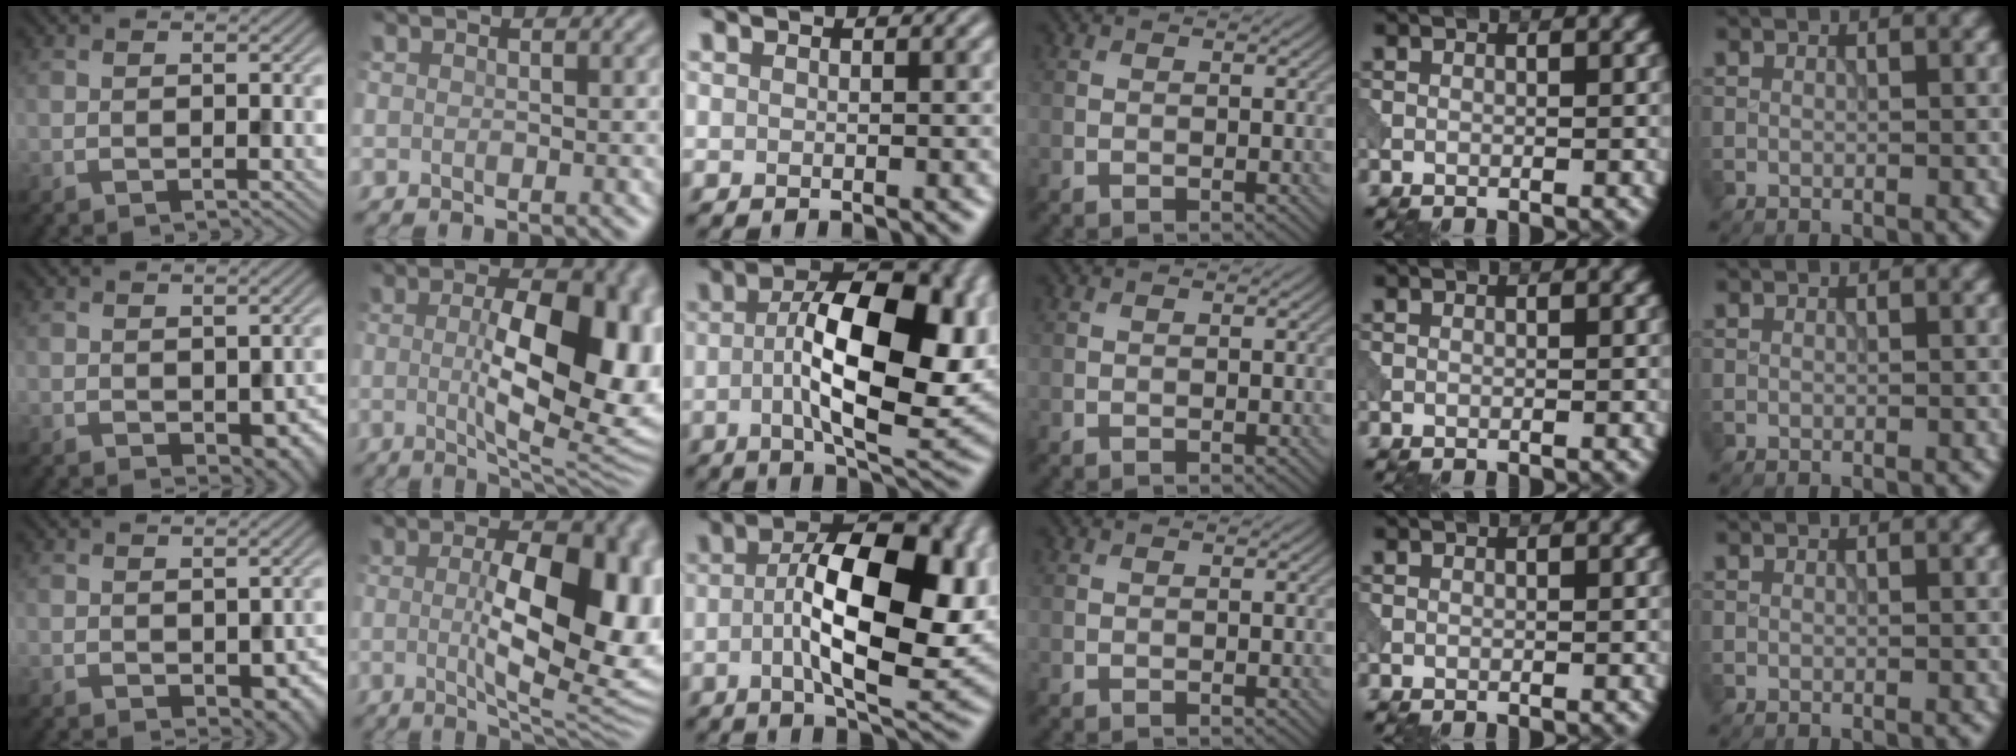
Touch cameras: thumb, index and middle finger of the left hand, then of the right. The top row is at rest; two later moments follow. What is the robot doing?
{"motion": "pour", "object": "beaker"}